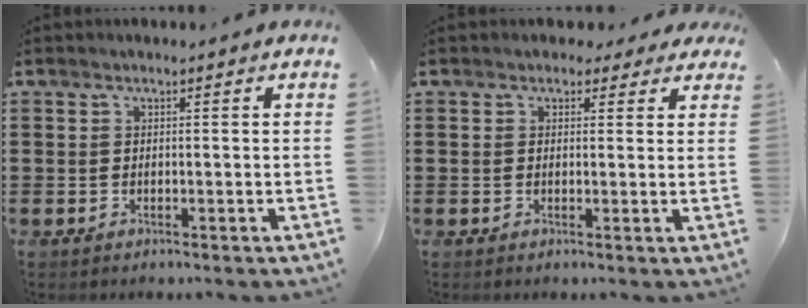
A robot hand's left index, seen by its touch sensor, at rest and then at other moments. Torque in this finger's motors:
{"motor_torque": [2.14, 0.00, 0.33, 0.00]}